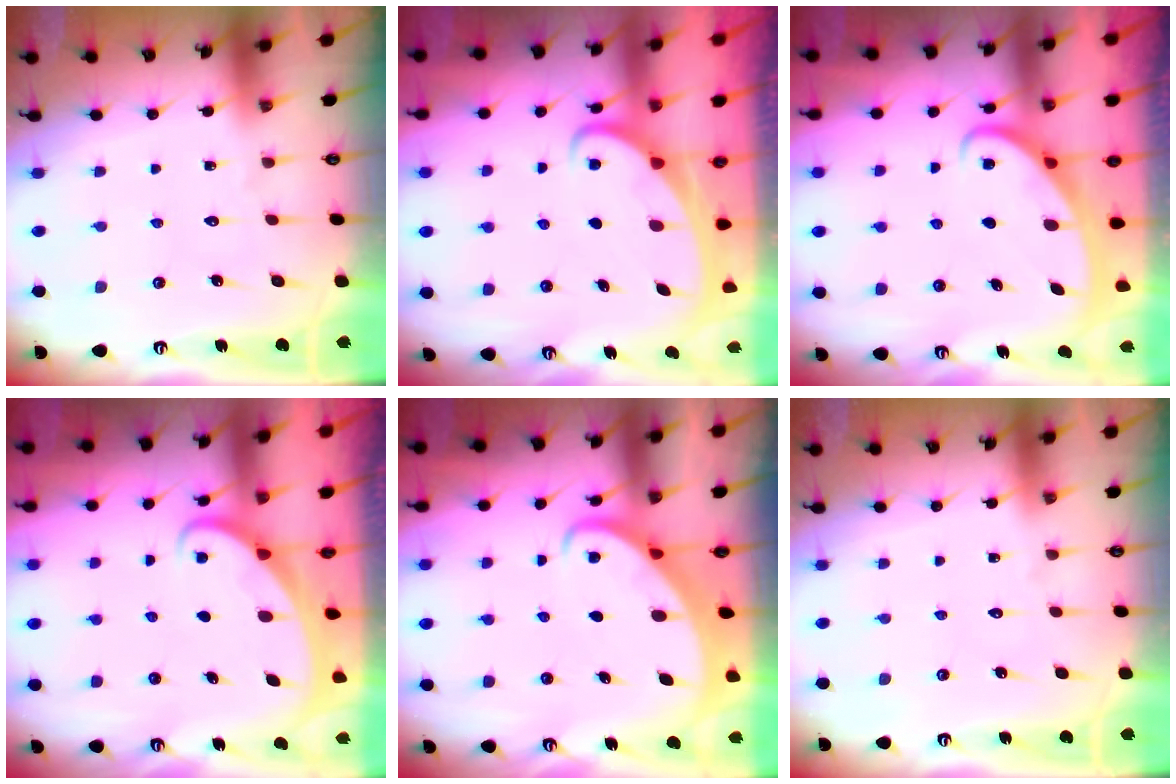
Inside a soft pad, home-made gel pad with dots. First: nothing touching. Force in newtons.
{"total": 1.9, "press": 1.9, "slide": 0.3}
{"total": 2.5, "press": 2.5, "slide": 0.3}
{"total": 1.7, "press": 1.7, "slide": 0.2}
{"total": 2.7, "press": 2.7, "slide": 0.3}
{"total": 0.0}